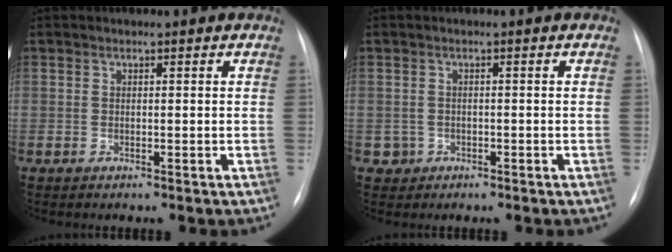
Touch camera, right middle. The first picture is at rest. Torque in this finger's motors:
{"motor_torque": [0.14, -0.22, -0.03, 0.00]}